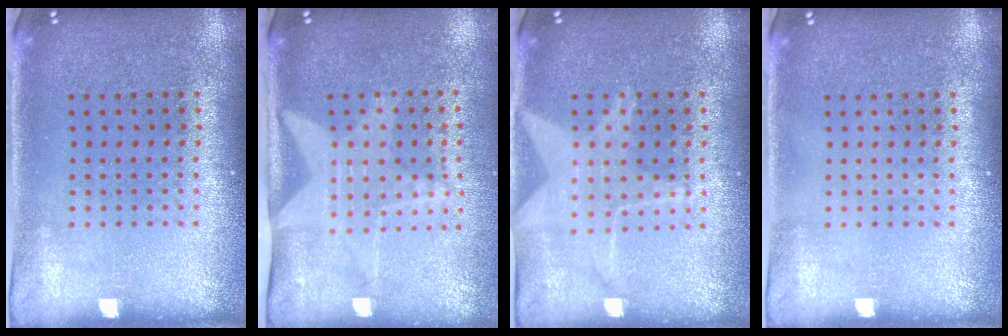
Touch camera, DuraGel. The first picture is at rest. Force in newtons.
{"total": 2.0, "press": 1.5, "slide": 1.3}
{"total": 1.3, "press": 1.3, "slide": 0.1}
{"total": 0.0}